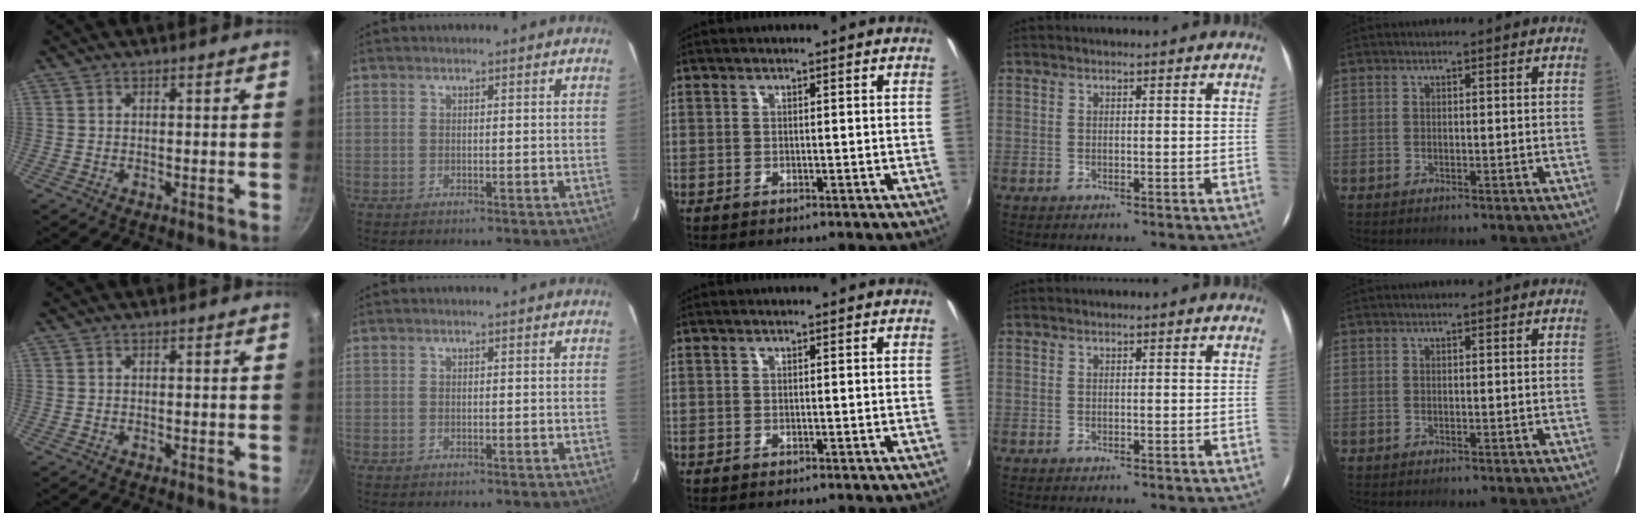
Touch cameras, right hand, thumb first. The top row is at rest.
{}